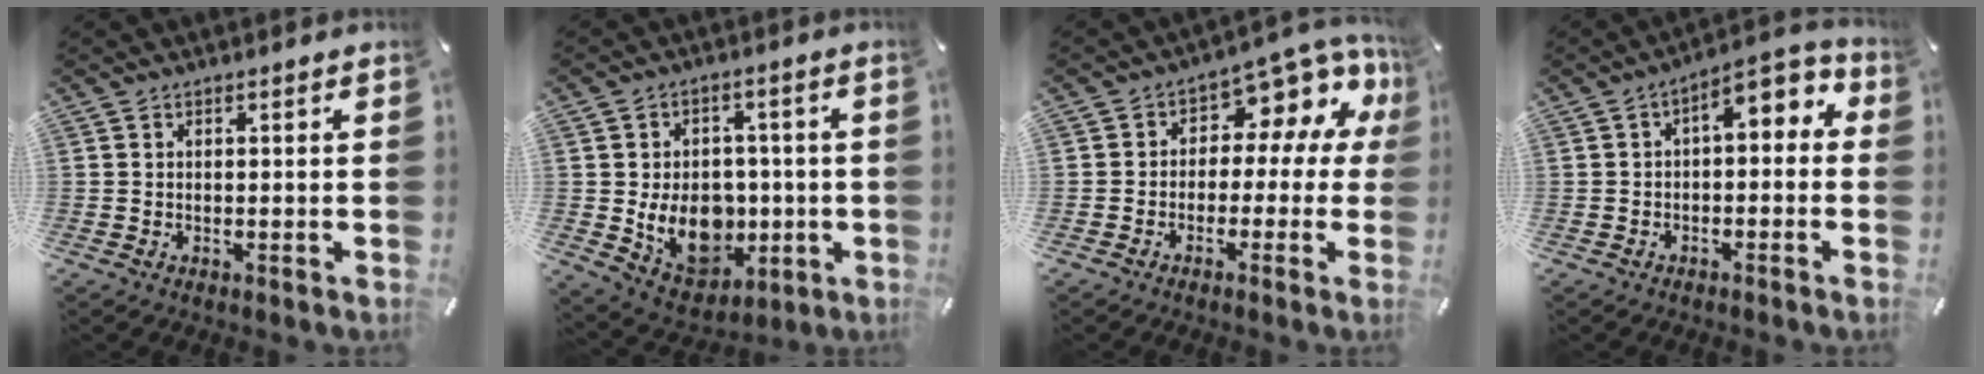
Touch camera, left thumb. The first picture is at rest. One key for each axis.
{"total": 13.6, "fx": -1.7, "fy": 10.9, "fz": 7.9, "tx": -0.141, "ty": 0.007, "tz": -0.019}
{"total": 8.3, "fx": 3.2, "fy": 5.5, "fz": 5.3, "tx": -0.074, "ty": -0.030, "tz": 0.056}
{"total": 6.4, "fx": 1.1, "fy": 3.7, "fz": 5.1, "tx": -0.070, "ty": -0.009, "tz": 0.011}